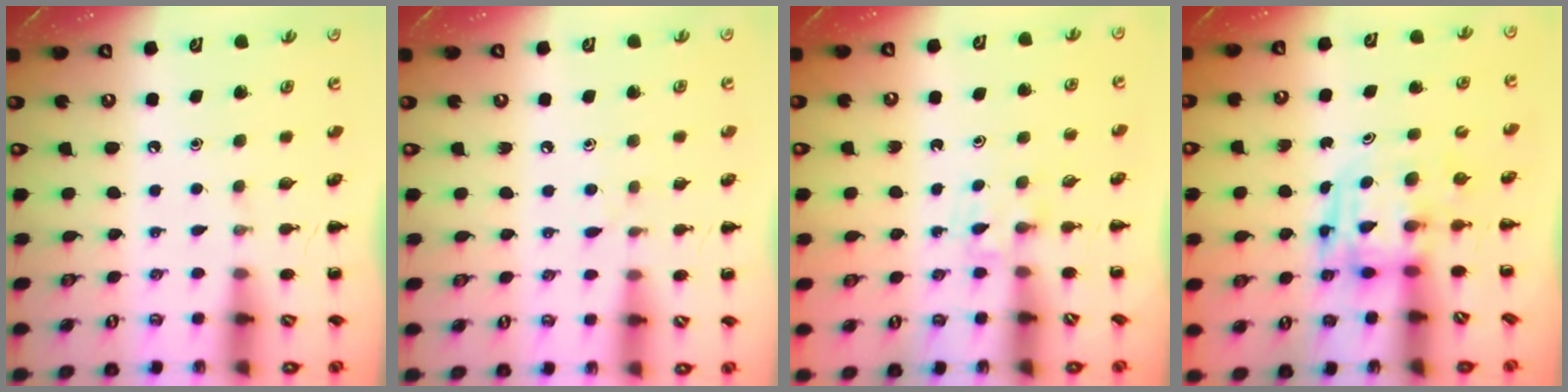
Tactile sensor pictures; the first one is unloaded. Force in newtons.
{"total": 3.8, "press": 3.3, "slide": 1.9}
{"total": 3.7, "press": 3.5, "slide": 1.1}
{"total": 3.9, "press": 3.9, "slide": 0.7}